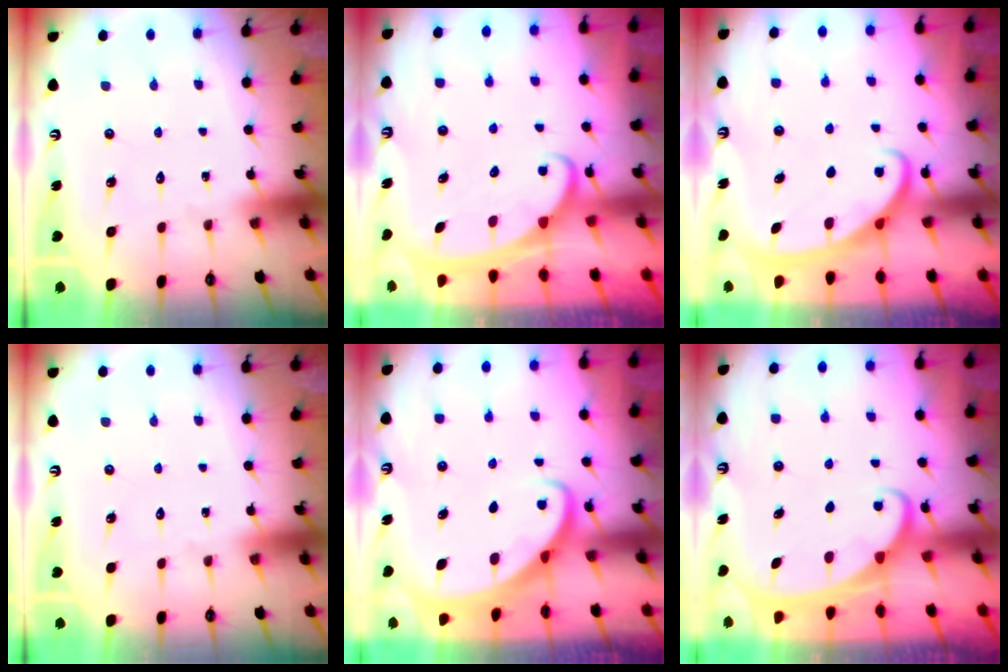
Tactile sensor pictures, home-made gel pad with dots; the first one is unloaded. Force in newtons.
{"total": 2.3, "press": 2.3, "slide": 0.4}
{"total": 2.7, "press": 2.6, "slide": 0.4}
{"total": 0.0}
{"total": 2.6, "press": 2.6, "slide": 0.3}
{"total": 1.9, "press": 1.9, "slide": 0.1}